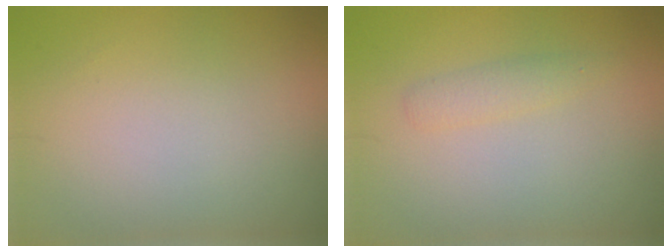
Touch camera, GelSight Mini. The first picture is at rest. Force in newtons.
{"total": 1.4, "press": 1.4, "slide": 0.1}